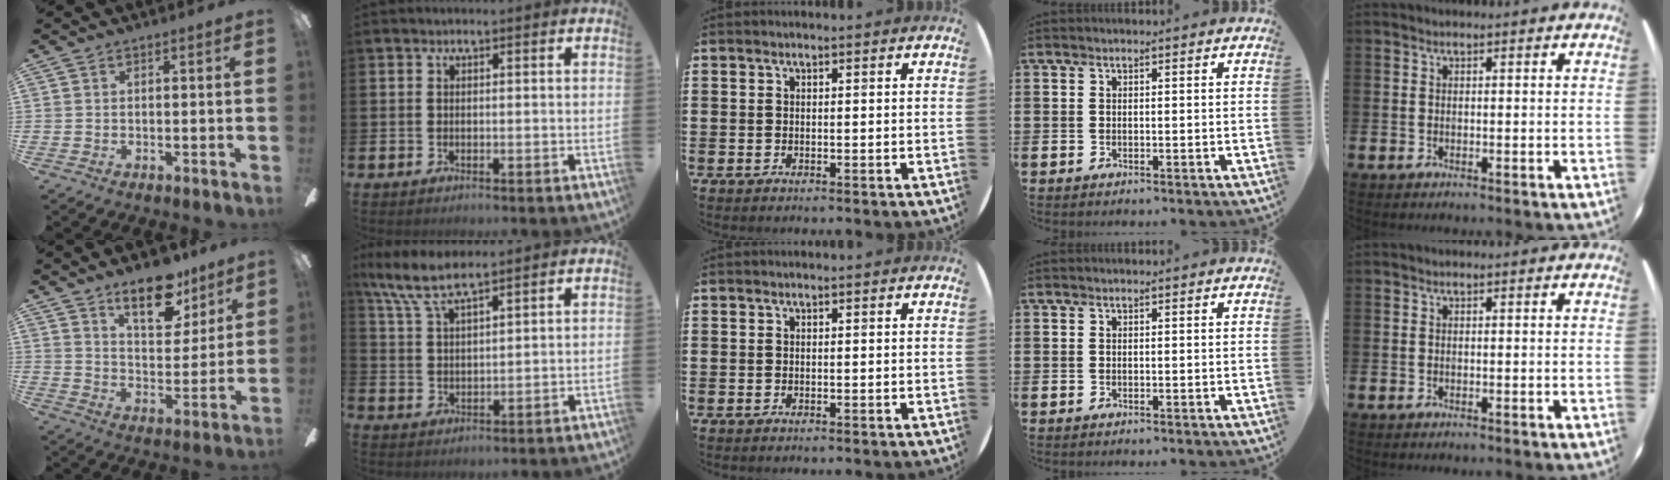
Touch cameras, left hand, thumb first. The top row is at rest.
{"thumb": {"total": 14.4, "force": [10.0, 6.5, 8.0], "torque": [-0.109, -0.053, 0.175]}, "index": {"total": 7.3, "force": [6.3, 1.4, 3.4], "torque": [-0.093, -0.015, 0.115]}}